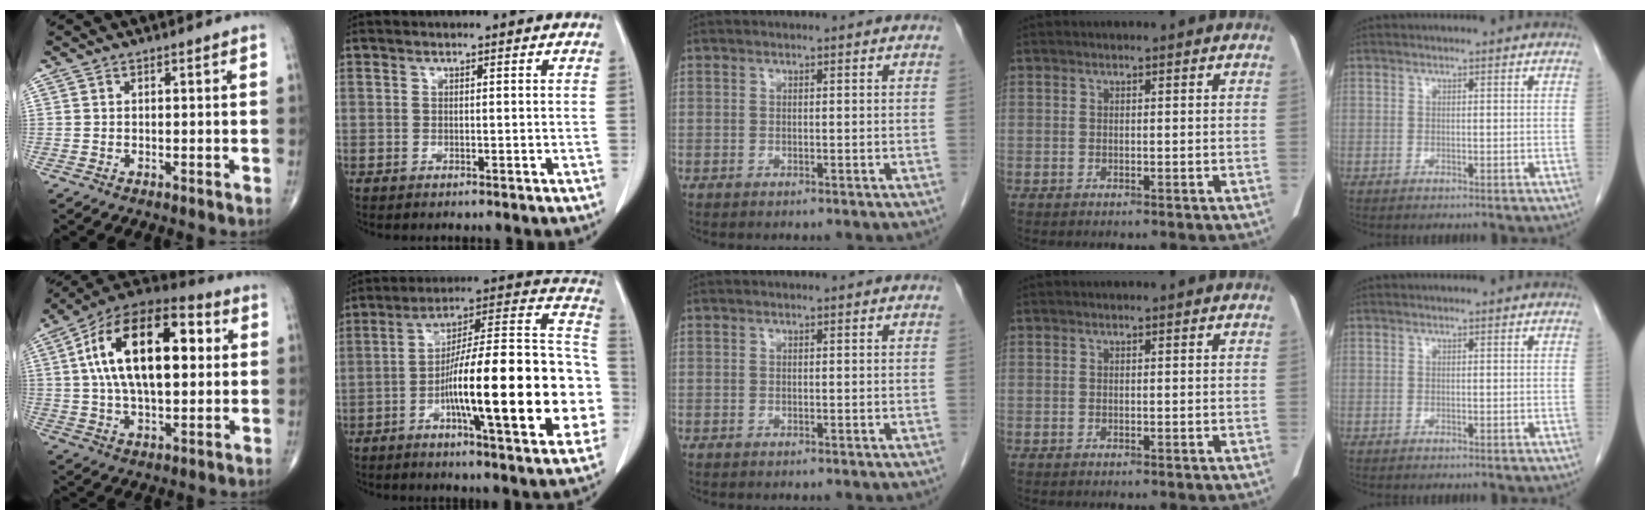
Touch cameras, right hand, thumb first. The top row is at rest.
{"thumb": {"total": 23.3, "force": [4.3, 11.7, 19.7], "torque": [-0.327, 0.020, 0.061]}, "index": {"total": 26.4, "force": [-6.1, 3.9, 25.4], "torque": [-0.312, 0.018, -0.094]}}